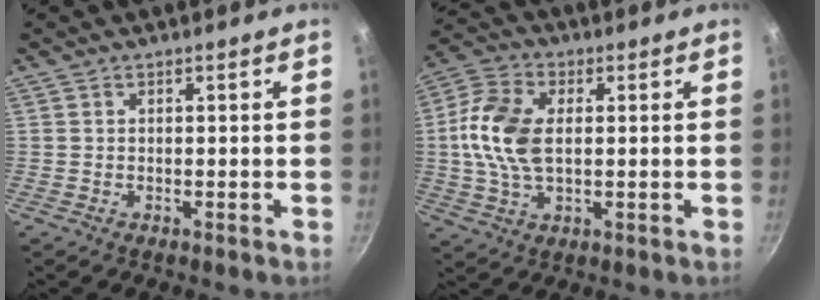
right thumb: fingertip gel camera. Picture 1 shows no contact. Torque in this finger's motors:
{"motor_torque": [-0.06, 0.39, 0.31, -0.26, 0.13]}